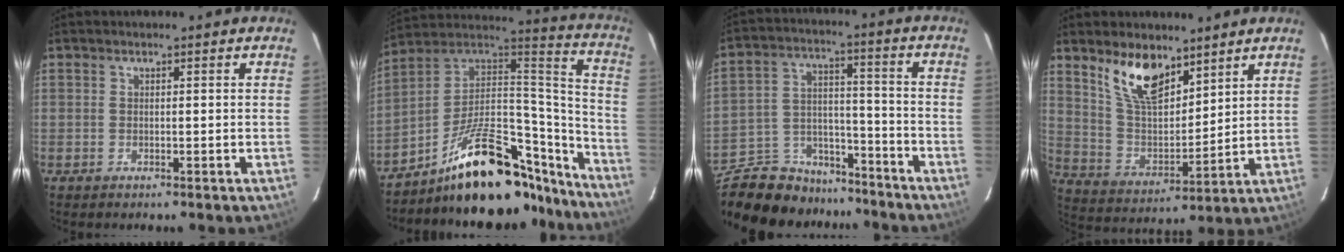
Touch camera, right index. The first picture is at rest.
{"total": 27.4, "force": [-20.1, 10.8, 15.1], "torque": [-0.220, 0.049, -0.297]}
{"total": 19.2, "force": [-15.9, 8.9, 6.0], "torque": [-0.145, 0.046, -0.243]}
{"total": 12.4, "force": [8.4, 5.4, 7.3], "torque": [-0.139, 0.001, 0.167]}